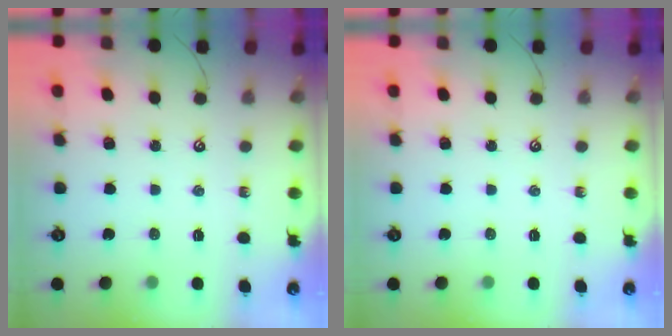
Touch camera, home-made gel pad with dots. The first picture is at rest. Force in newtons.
{"total": 0.0}